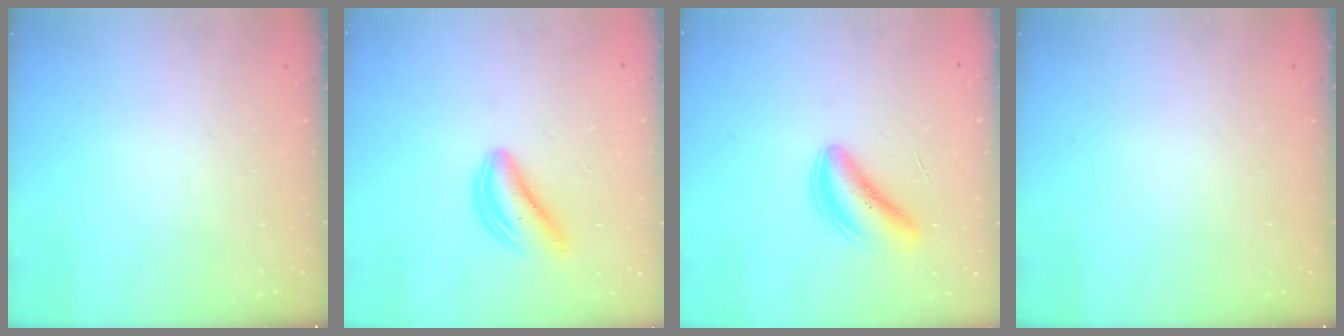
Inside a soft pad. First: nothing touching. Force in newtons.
{"total": 4.9, "press": 4.9, "slide": 0.5}
{"total": 4.5, "press": 4.5, "slide": 0.5}
{"total": 0.0}